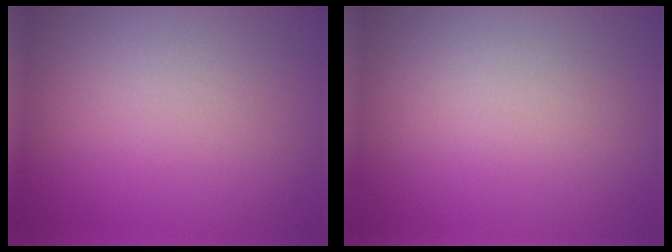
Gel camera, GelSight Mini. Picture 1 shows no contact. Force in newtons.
{"total": 0.0}